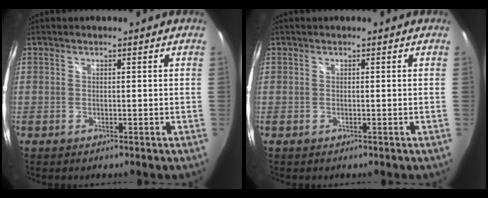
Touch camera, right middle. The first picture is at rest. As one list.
[{"total": 0.0}]